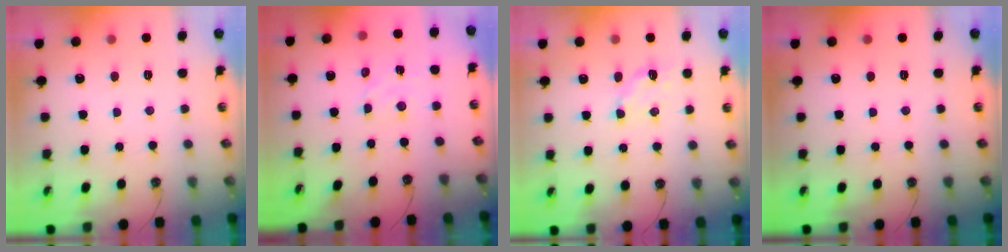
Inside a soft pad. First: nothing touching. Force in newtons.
{"total": 2.4, "press": 2.4, "slide": 0.4}
{"total": 4.5, "press": 4.3, "slide": 1.1}
{"total": 0.0}